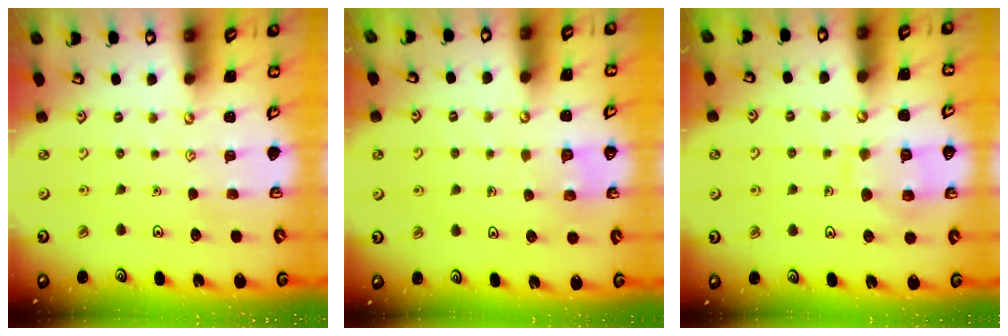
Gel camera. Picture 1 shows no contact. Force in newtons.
{"total": 2.5, "press": 2.5, "slide": 0.1}
{"total": 10.7, "press": 10.6, "slide": 0.9}